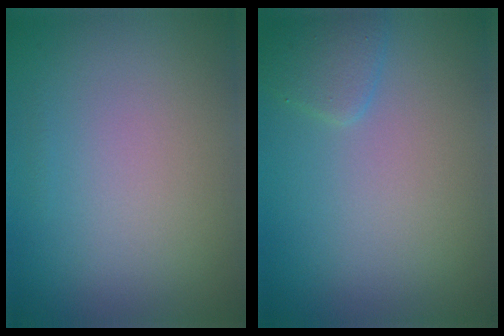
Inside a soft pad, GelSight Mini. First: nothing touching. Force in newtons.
{"total": 1.5, "press": 1.5, "slide": 0.1}